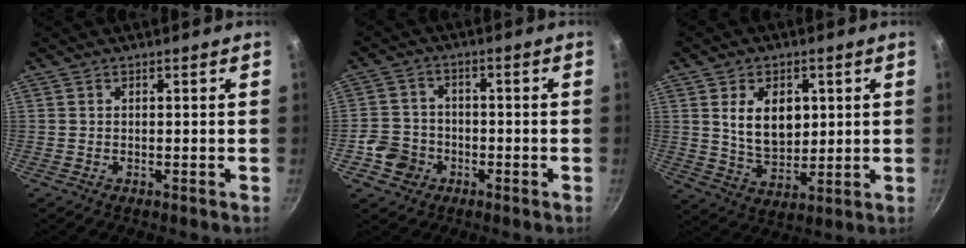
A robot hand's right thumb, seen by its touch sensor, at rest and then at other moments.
{"total": 6.4, "force": [-2.6, 5.5, 1.9], "torque": [-0.015, 0.021, -0.047]}
{"total": 10.4, "force": [2.6, 6.8, 7.4], "torque": [-0.092, -0.019, 0.057]}